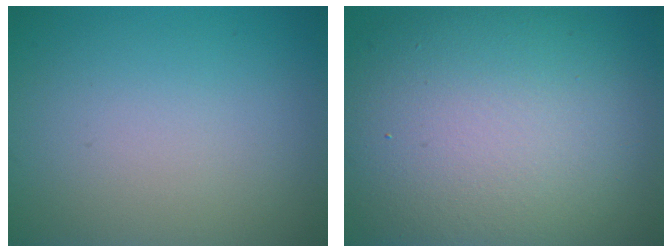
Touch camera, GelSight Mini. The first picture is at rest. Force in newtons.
{"total": 14.4, "press": 14.4, "slide": 0.7}